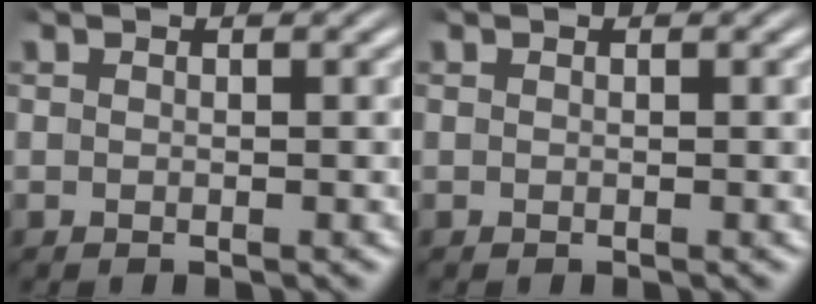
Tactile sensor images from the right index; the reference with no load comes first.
{"total": 0.0}